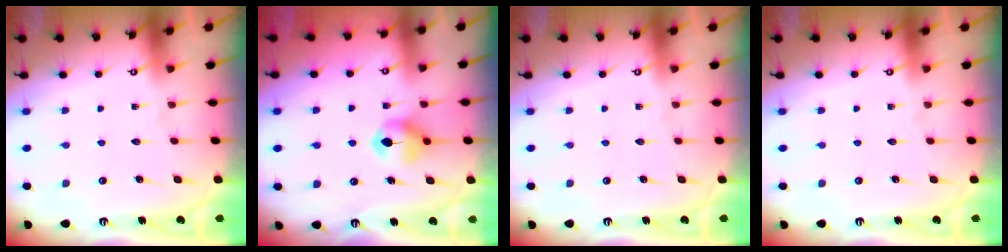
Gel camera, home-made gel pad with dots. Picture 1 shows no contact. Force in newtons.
{"total": 6.9, "press": 6.8, "slide": 0.4}
{"total": 0.0}
{"total": 0.0}